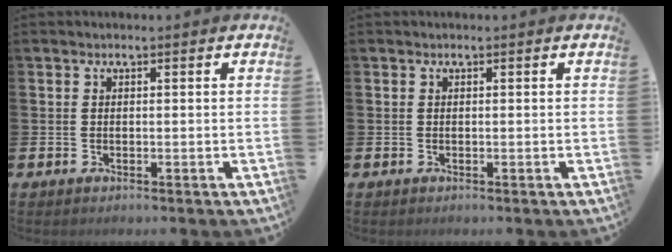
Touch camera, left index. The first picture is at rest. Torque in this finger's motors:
{"motor_torque": [0.00, 0.00, 0.00, 0.00]}